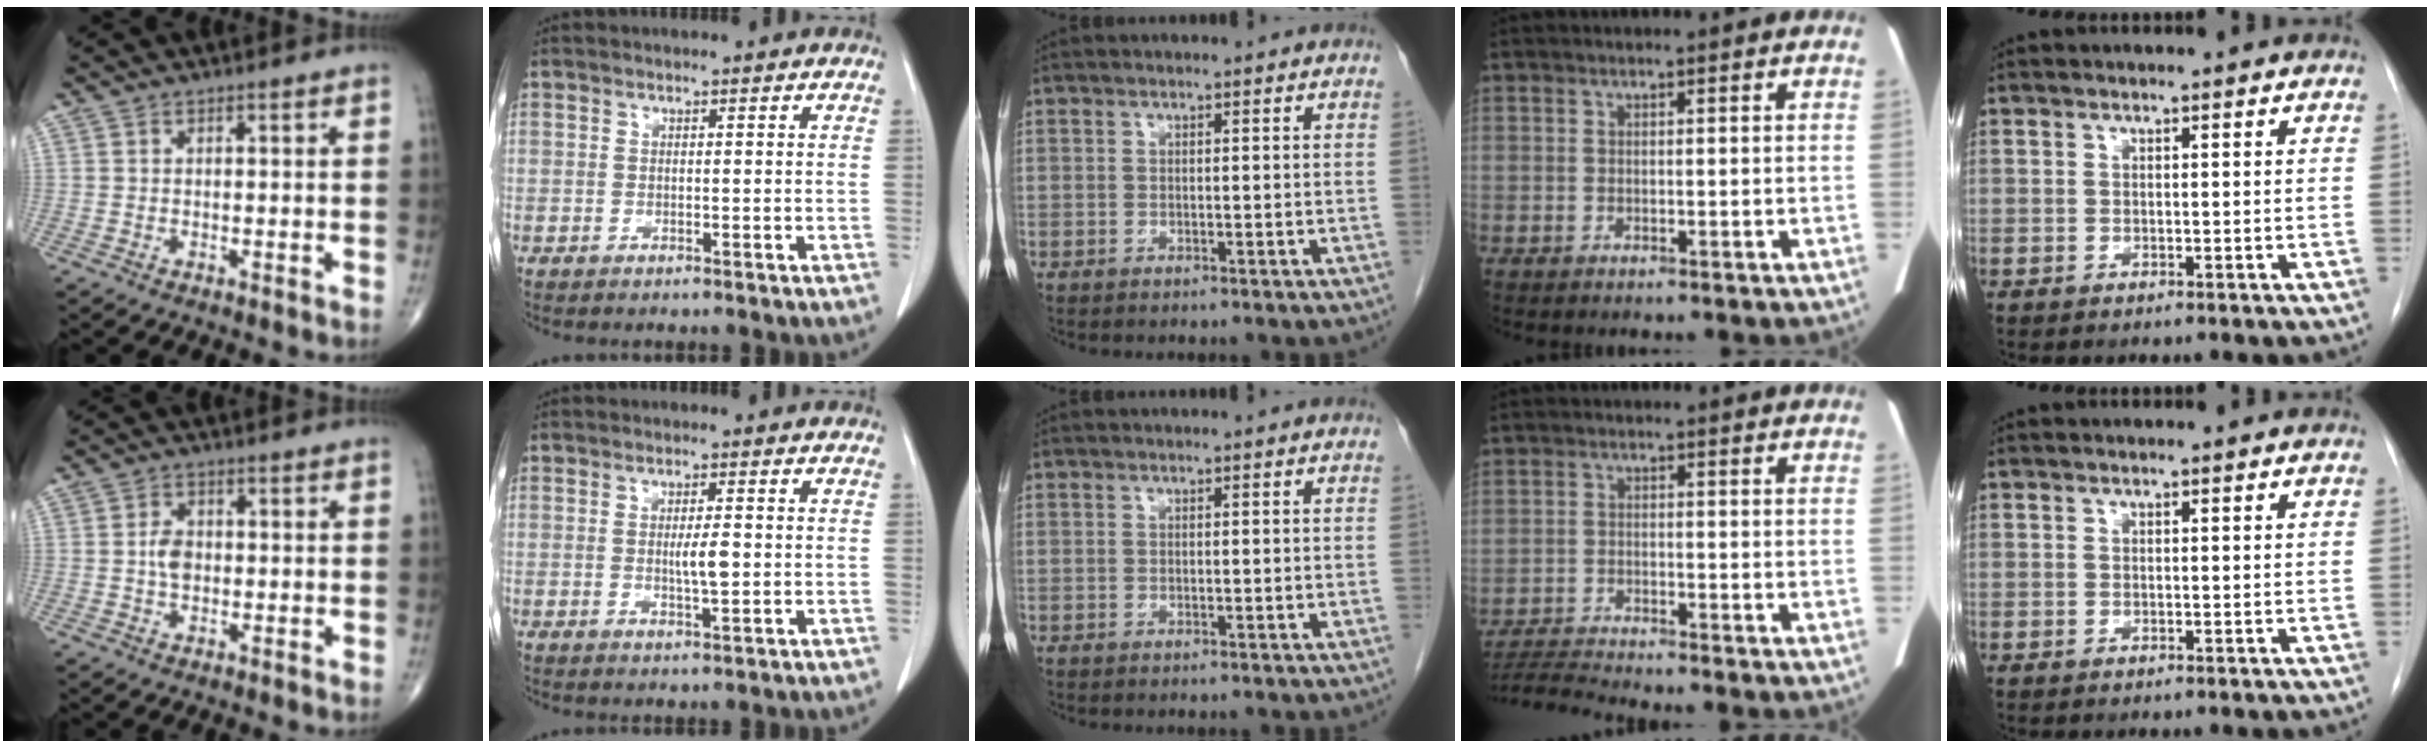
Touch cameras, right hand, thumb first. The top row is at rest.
{"thumb": {"total": 3.5, "force": [-0.2, 2.4, 2.5], "torque": [-0.042, 0.005, -0.008]}, "index": {"total": 3.2, "force": [-0.1, 0.4, 3.1], "torque": [-0.056, -0.003, -0.001]}, "ring": {"total": 5.7, "force": [-5.5, -1.6, 0.5], "torque": [-0.018, -0.013, -0.101]}}